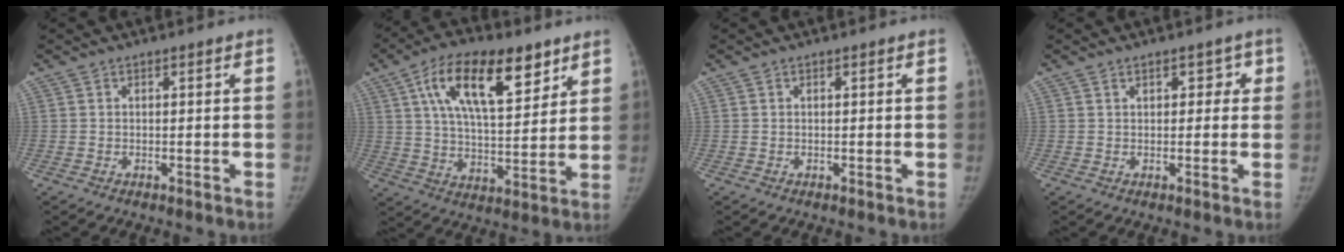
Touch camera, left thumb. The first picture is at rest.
{"total": 18.5, "force": [9.2, 8.1, 13.9], "torque": [-0.201, -0.024, 0.158]}
{"total": 0.0}
{"total": 2.9, "force": [1.2, 2.0, 1.7], "torque": [0.008, 0.000, 0.012]}